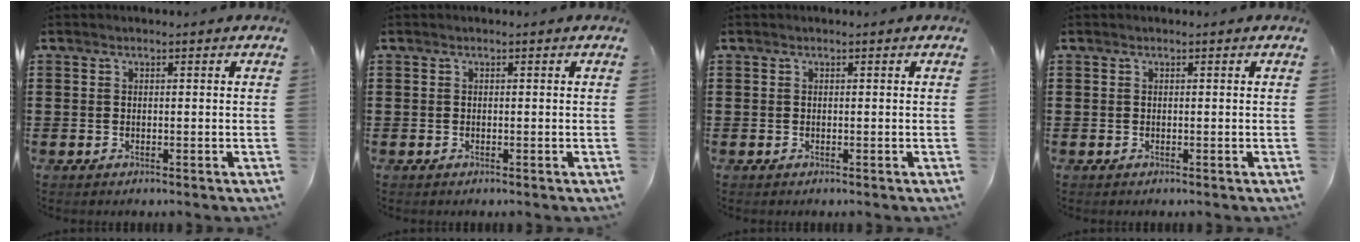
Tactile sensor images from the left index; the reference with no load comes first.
{"total": 0.0}
{"total": 0.0}
{"total": 0.0}